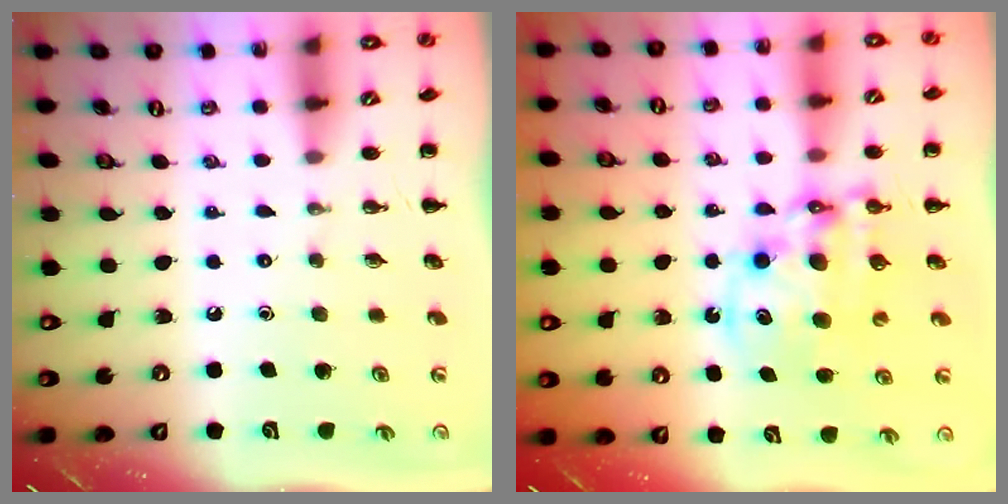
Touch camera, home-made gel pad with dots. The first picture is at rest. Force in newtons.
{"total": 11.6, "press": 11.2, "slide": 2.8}